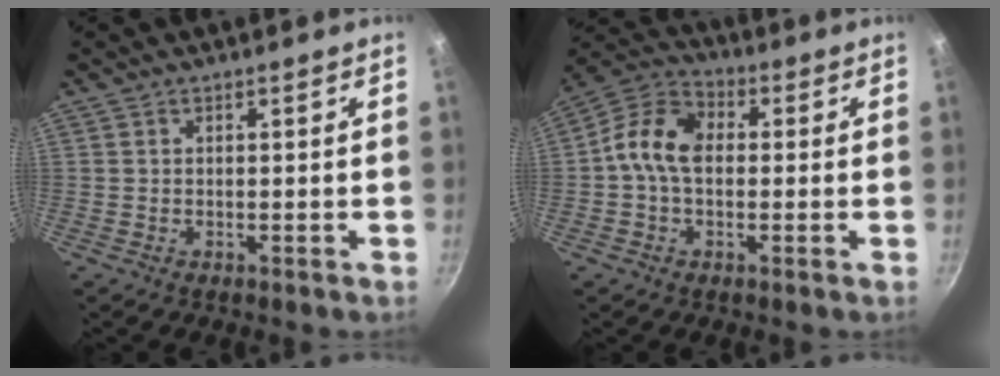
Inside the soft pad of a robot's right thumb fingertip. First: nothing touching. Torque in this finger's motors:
{"motor_torque": [1.33, 3.68, 1.07, -0.49, 0.50]}